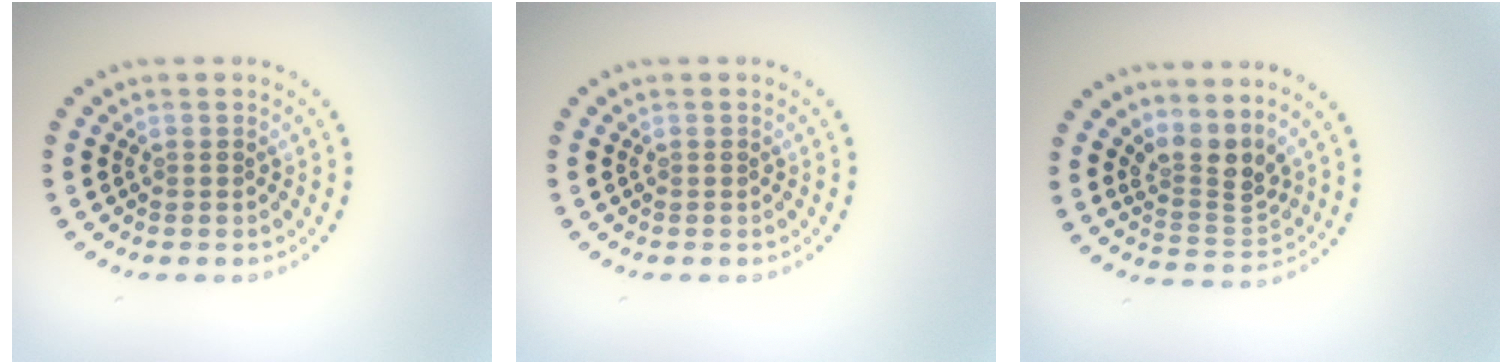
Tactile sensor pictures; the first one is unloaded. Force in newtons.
{"total": 0.0}
{"total": 3.4, "press": 2.3, "slide": 2.4}